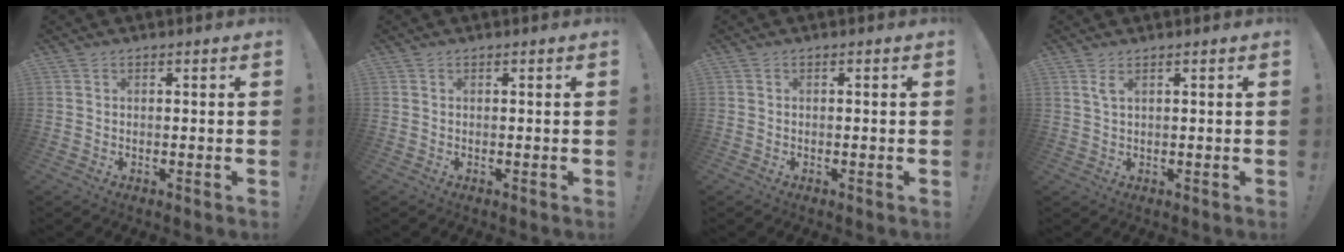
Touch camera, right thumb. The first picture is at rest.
{"total": 0.0}
{"total": 0.6, "force": [-0.5, -0.1, 0.3], "torque": [-0.007, -0.001, -0.008]}
{"total": 2.3, "force": [1.3, 0.6, 1.8], "torque": [-0.036, 0.000, 0.023]}